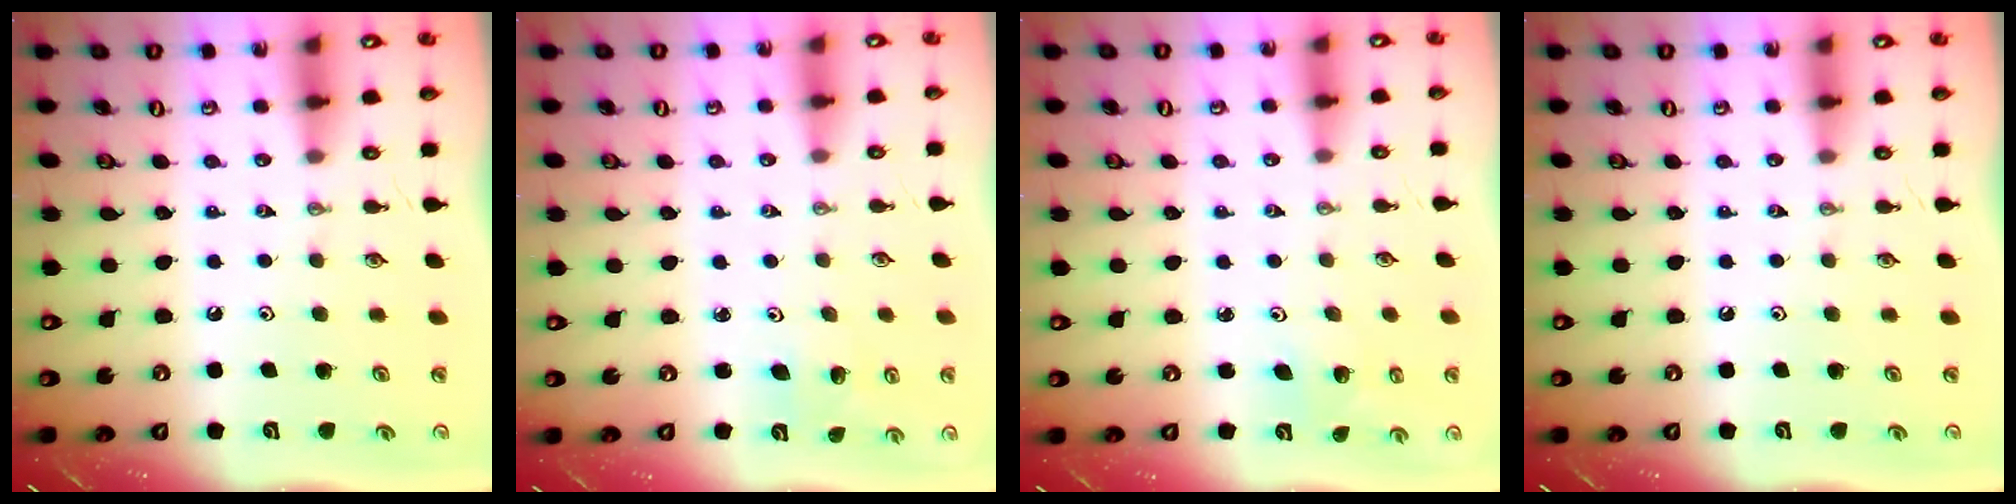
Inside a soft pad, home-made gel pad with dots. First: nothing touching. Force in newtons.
{"total": 2.0, "press": 2.0, "slide": 0.1}
{"total": 2.3, "press": 2.3, "slide": 0.2}
{"total": 0.0}